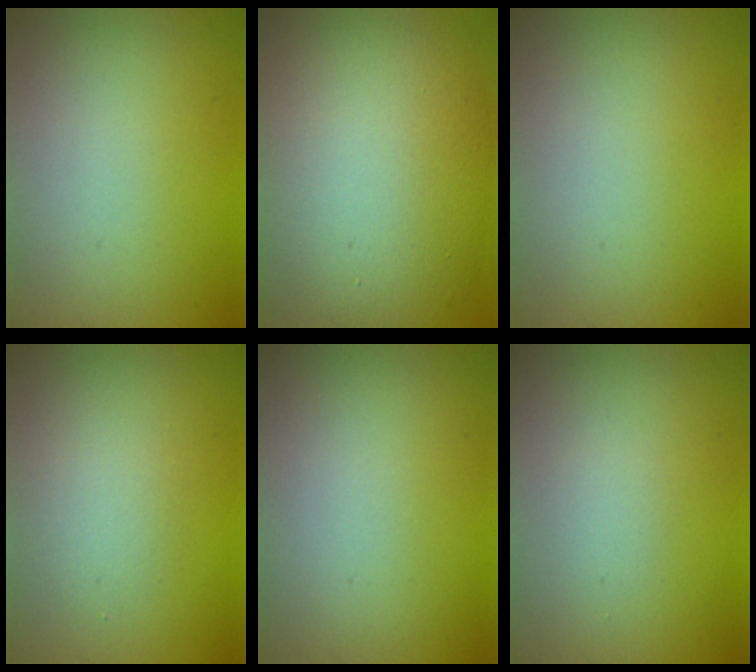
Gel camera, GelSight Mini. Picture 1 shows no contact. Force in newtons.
{"total": 13.9, "press": 13.9, "slide": 1.1}
{"total": 0.0}
{"total": 1.9, "press": 1.9, "slide": 0.1}
{"total": 0.0}
{"total": 0.7, "press": 0.7, "slide": 0.0}